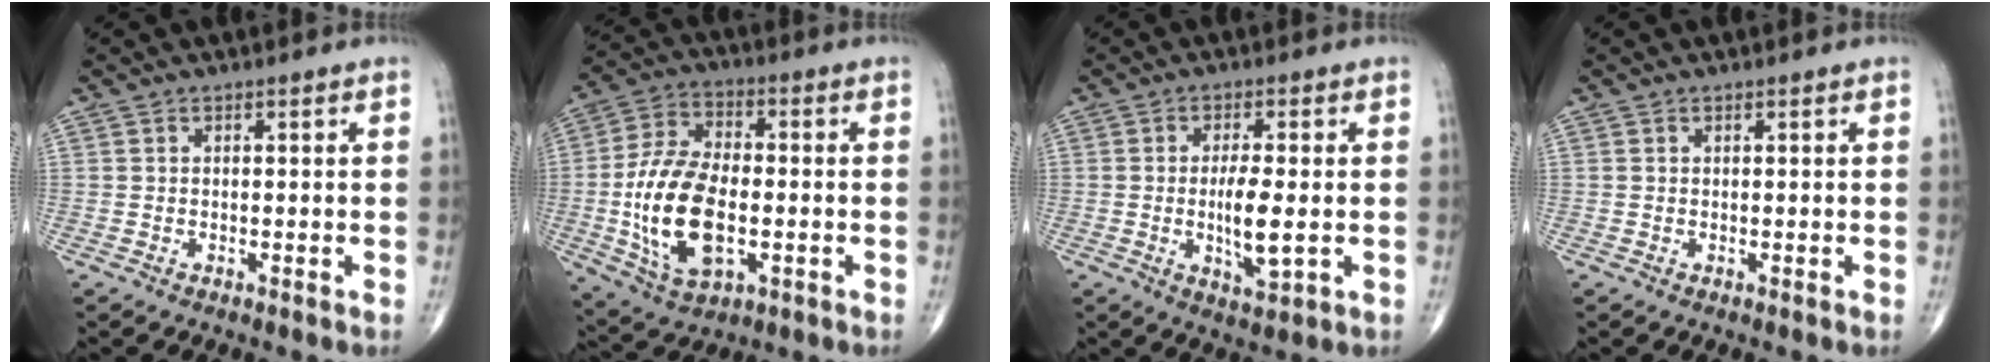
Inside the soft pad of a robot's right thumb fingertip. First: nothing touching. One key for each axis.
{"total": 17.8, "fx": -2.8, "fy": 9.7, "fz": 14.7, "tx": -0.280, "ty": 0.010, "tz": -0.043}
{"total": 7.3, "fx": -0.8, "fy": 2.1, "fz": 7.0, "tx": -0.126, "ty": -0.014, "tz": -0.011}
{"total": 0.0}